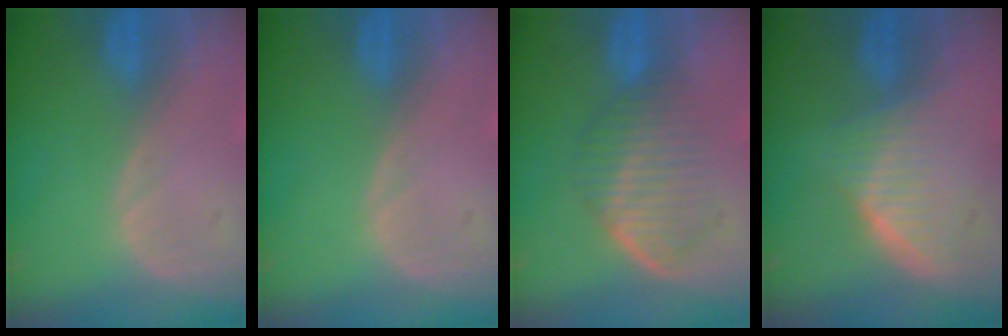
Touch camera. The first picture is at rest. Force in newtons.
{"total": 0.0}
{"total": 6.9, "press": 6.1, "slide": 3.3}
{"total": 5.6, "press": 5.5, "slide": 1.1}